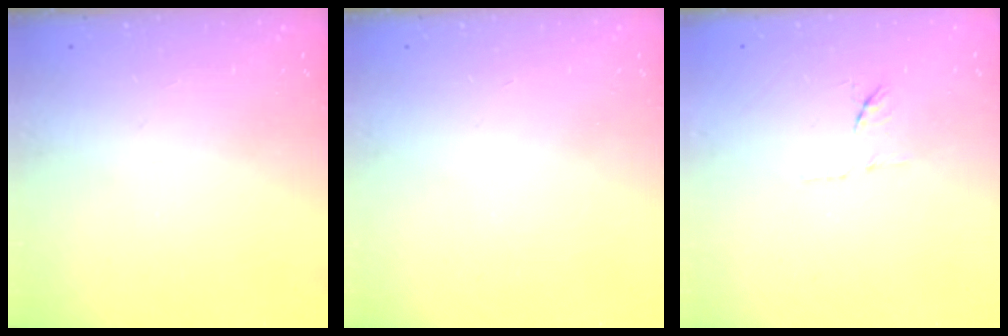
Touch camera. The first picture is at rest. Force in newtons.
{"total": 0.0}
{"total": 6.4, "press": 6.3, "slide": 0.8}